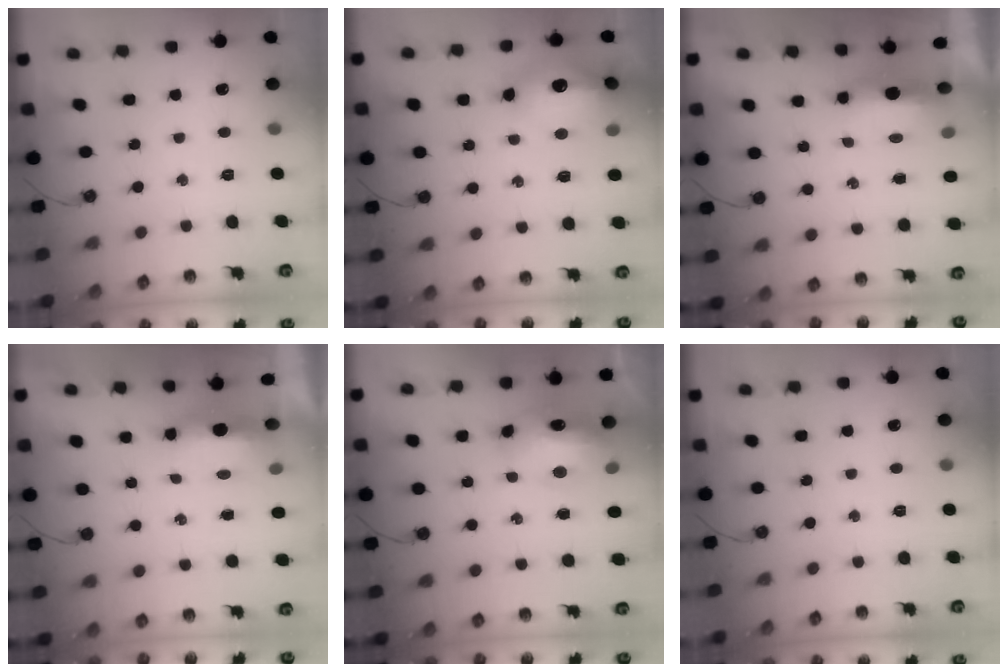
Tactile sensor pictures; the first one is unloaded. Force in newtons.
{"total": 17.0, "press": 16.9, "slide": 1.4}
{"total": 6.3, "press": 6.2, "slide": 1.2}
{"total": 6.6, "press": 6.3, "slide": 1.9}
{"total": 13.8, "press": 13.8, "slide": 1.5}
{"total": 0.0}